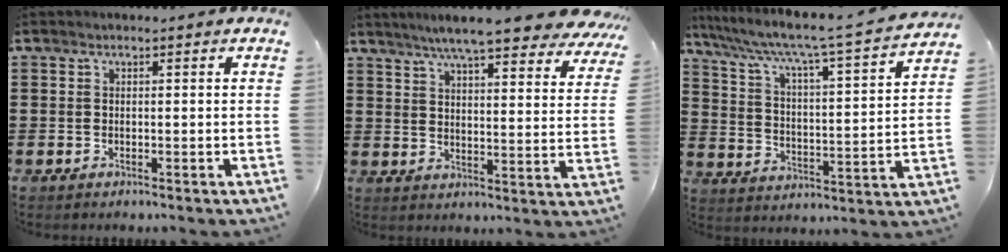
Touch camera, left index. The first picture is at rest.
{"total": 8.7, "force": [7.5, 0.2, 4.4], "torque": [-0.095, -0.036, 0.129]}
{"total": 5.4, "force": [4.5, -0.2, 3.0], "torque": [-0.083, -0.050, 0.063]}